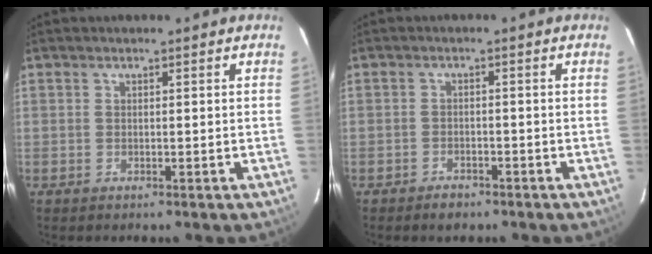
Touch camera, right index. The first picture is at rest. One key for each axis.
{"total": 3.0, "fx": -2.4, "fy": 1.6, "fz": 0.9, "tx": -0.026, "ty": 0.002, "tz": -0.038}